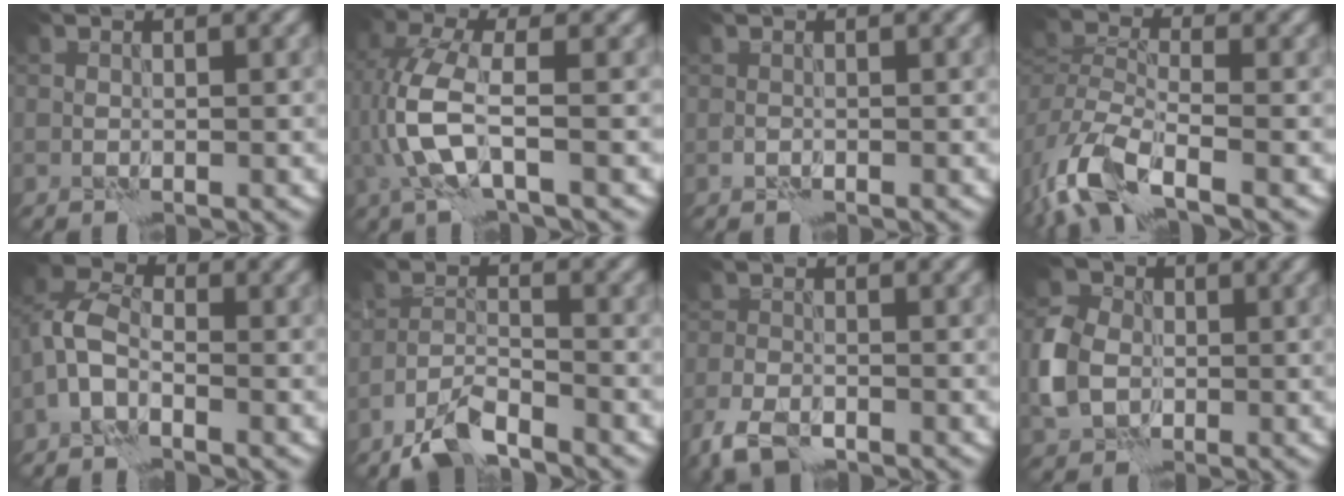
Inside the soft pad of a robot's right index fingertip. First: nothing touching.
{"total": 5.4, "force": [-0.7, 2.0, 4.9], "torque": [-0.124, 0.007, -0.017]}
{"total": 0.0}
{"total": 7.7, "force": [-4.3, 3.5, 5.3], "torque": [-0.122, -0.008, -0.095]}
{"total": 3.6, "force": [-1.2, 2.1, 2.6], "torque": [-0.054, 0.014, -0.035]}
{"total": 4.2, "force": [-3.4, 1.0, 2.3], "torque": [-0.047, 0.001, -0.074]}
{"total": 3.4, "force": [-2.2, 1.6, 1.9], "torque": [-0.042, -0.006, -0.050]}
{"total": 5.1, "force": [-0.6, 4.2, 2.9], "torque": [-0.067, 0.010, -0.023]}